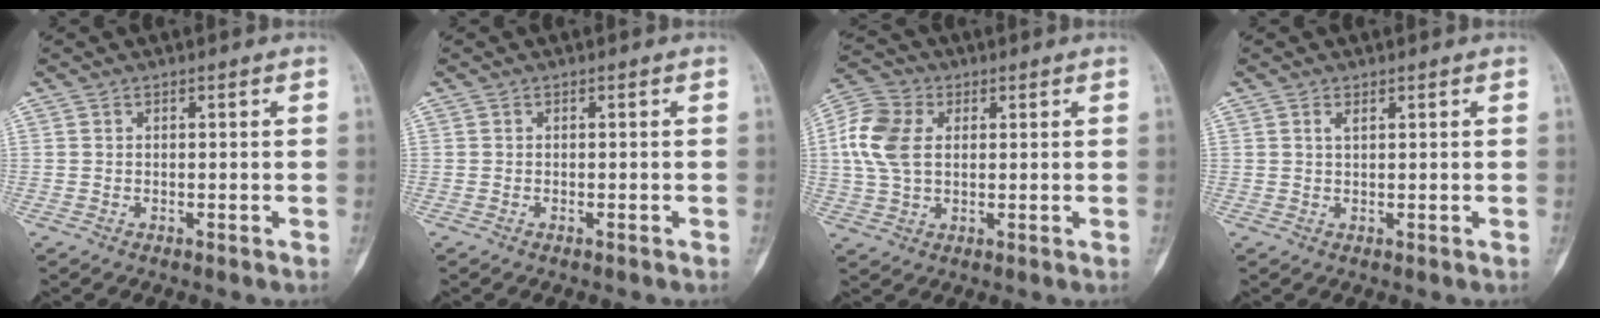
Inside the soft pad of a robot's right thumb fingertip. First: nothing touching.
{"total": 0.0}
{"total": 10.4, "force": [1.7, 7.1, 7.4], "torque": [-0.155, 0.013, 0.028]}
{"total": 1.1, "force": [0.6, 0.4, 0.8], "torque": [-0.012, 0.002, 0.011]}